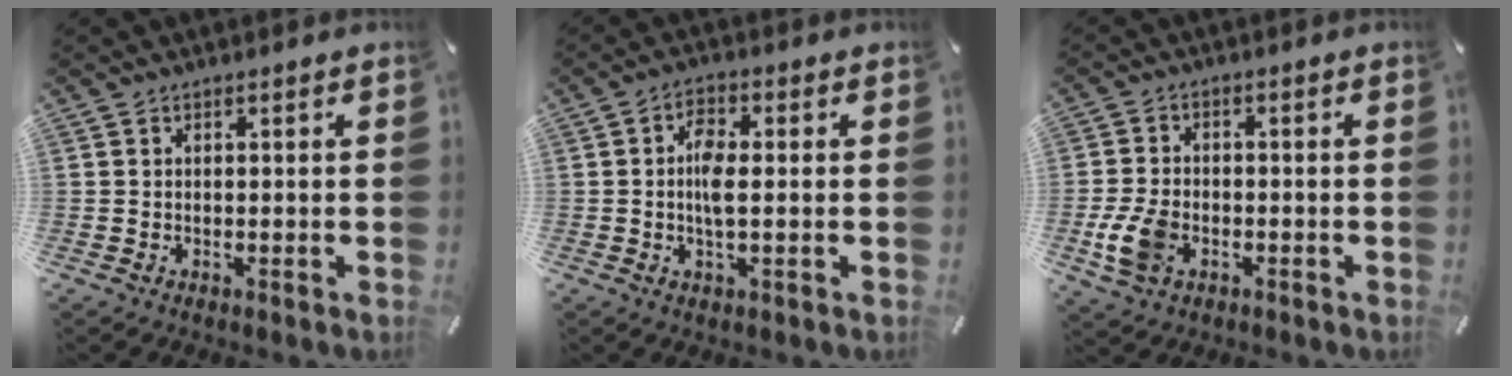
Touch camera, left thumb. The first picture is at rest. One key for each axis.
{"total": 5.6, "fx": 0.0, "fy": 2.3, "fz": 5.1, "tx": -0.110, "ty": 0.002, "tz": -0.005}
{"total": 7.7, "fx": -2.5, "fy": 5.2, "fz": 5.1, "tx": -0.118, "ty": 0.005, "tz": -0.046}